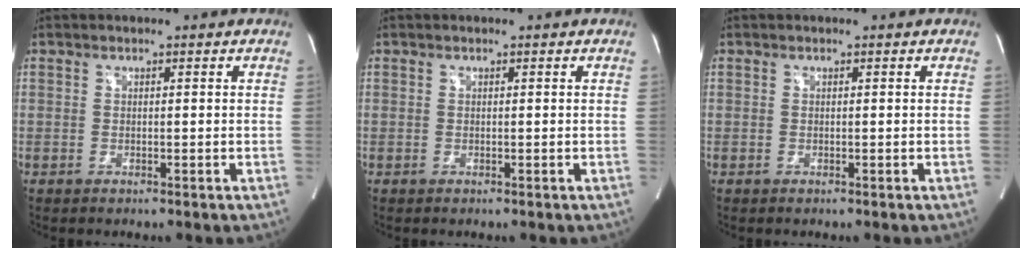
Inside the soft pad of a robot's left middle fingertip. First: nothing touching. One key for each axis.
{"total": 0.0}
{"total": 0.0}